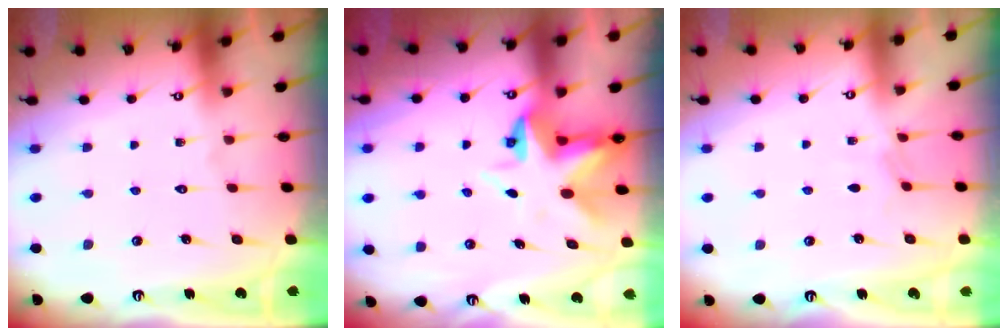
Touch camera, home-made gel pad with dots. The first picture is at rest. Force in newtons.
{"total": 5.2, "press": 5.2, "slide": 0.5}
{"total": 2.2, "press": 2.1, "slide": 0.4}